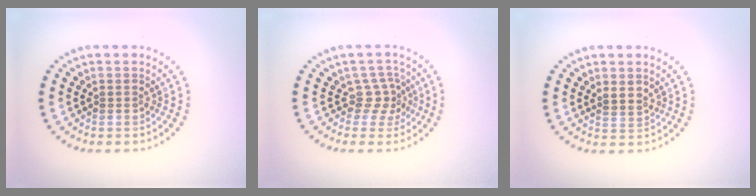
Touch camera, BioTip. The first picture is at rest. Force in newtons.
{"total": 2.1, "press": 1.5, "slide": 1.5}
{"total": 1.7, "press": 1.4, "slide": 1.0}